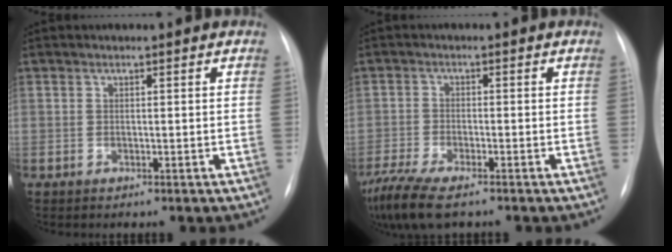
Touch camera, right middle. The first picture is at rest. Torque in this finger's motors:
{"motor_torque": [1.07, -1.07, 0.24, 0.10]}